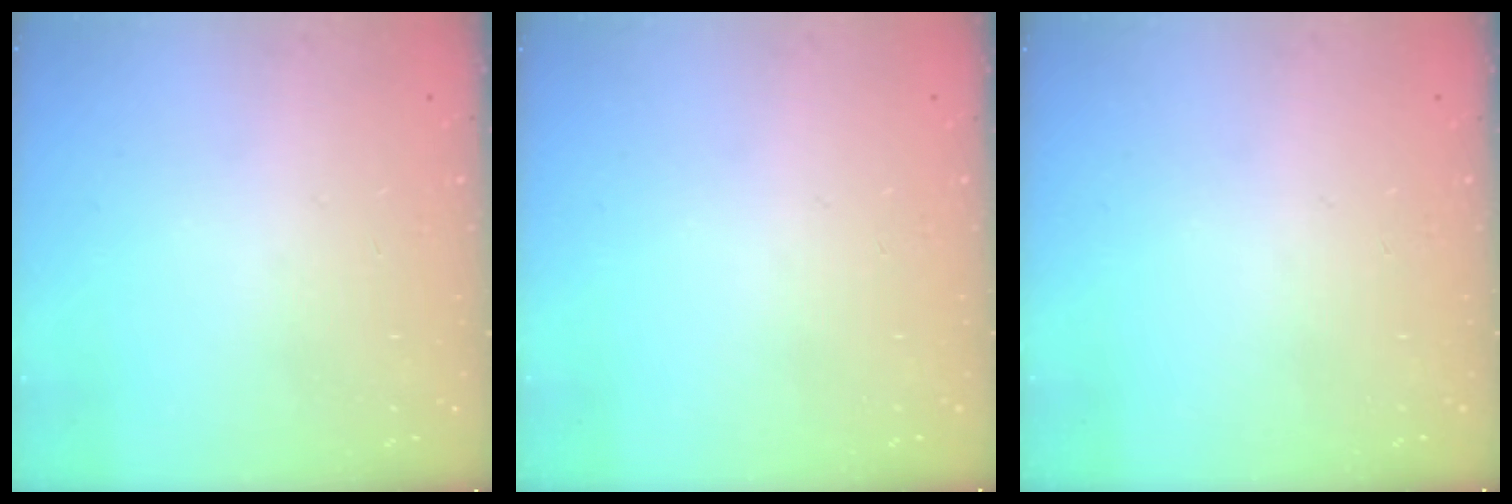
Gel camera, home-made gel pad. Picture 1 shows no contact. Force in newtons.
{"total": 0.0}
{"total": 0.0}